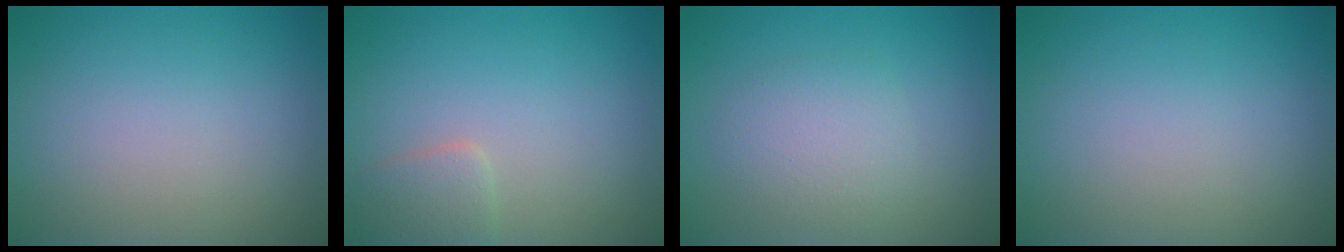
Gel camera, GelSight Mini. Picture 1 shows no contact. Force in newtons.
{"total": 1.9, "press": 1.9, "slide": 0.1}
{"total": 2.8, "press": 2.8, "slide": 0.2}
{"total": 0.0}